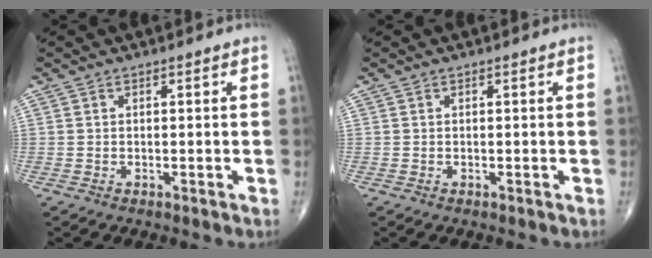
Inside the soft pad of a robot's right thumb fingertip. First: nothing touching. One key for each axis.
{"total": 0.0}